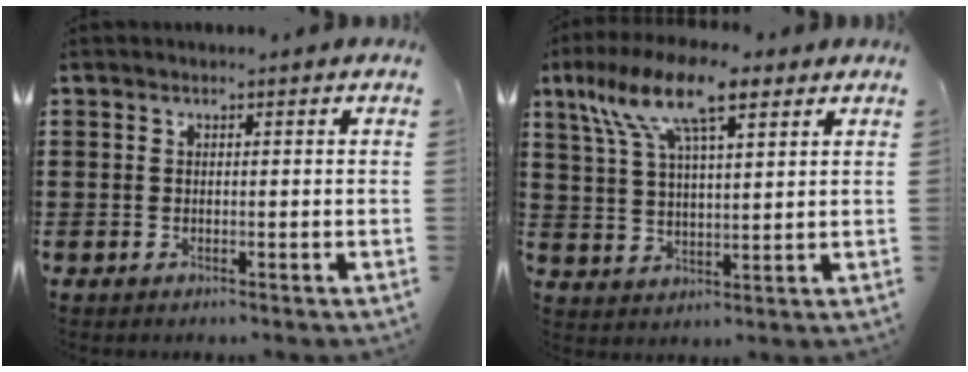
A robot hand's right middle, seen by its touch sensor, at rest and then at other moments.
{"total": 11.9, "force": [7.5, 3.9, 8.4], "torque": [-0.171, -0.002, 0.134]}